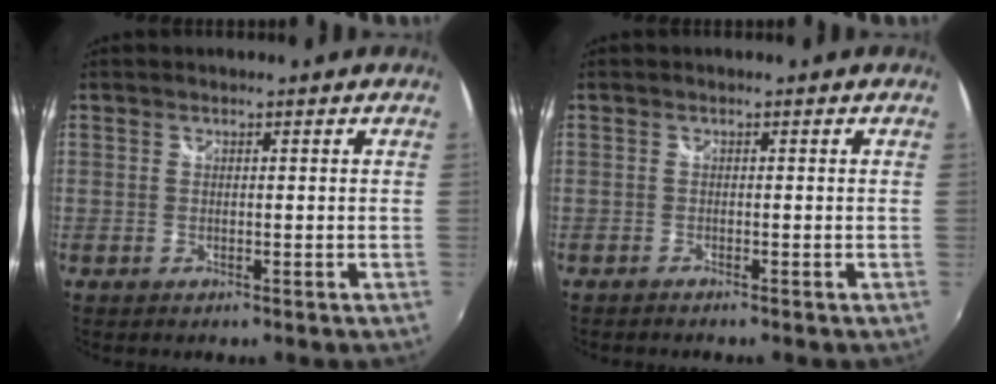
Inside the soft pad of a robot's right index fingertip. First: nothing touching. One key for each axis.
{"total": 0.8, "fx": -0.8, "fy": 0.1, "fz": 0.1, "tx": -0.005, "ty": -0.006, "tz": -0.016}